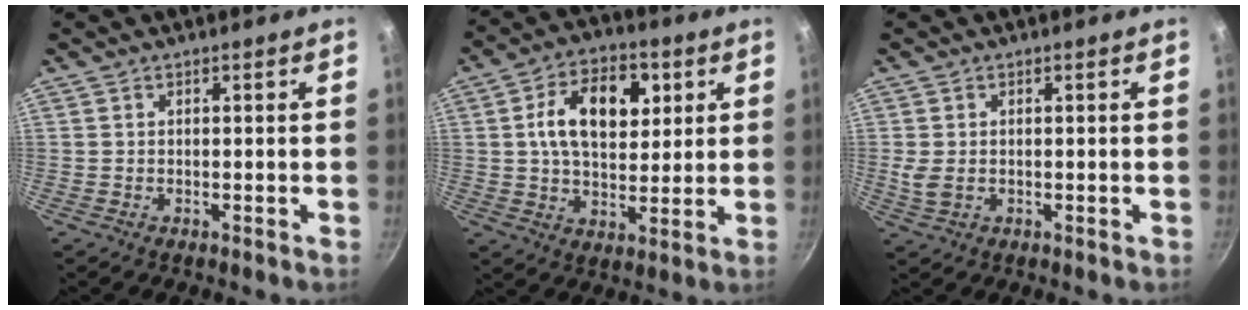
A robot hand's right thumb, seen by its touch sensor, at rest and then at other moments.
{"total": 14.5, "force": [3.8, 9.0, 10.8], "torque": [-0.151, 0.000, 0.060]}
{"total": 3.0, "force": [-0.2, 2.1, 2.2], "torque": [-0.055, -0.004, 0.000]}